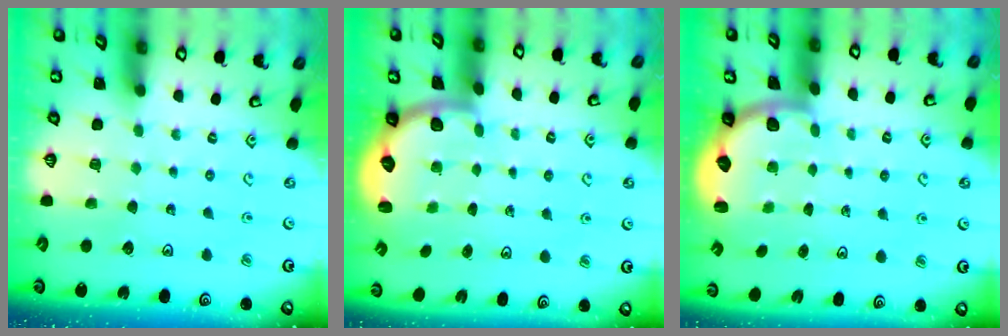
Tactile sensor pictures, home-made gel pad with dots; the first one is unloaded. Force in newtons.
{"total": 2.6, "press": 1.9, "slide": 1.7}
{"total": 2.4, "press": 2.1, "slide": 1.3}